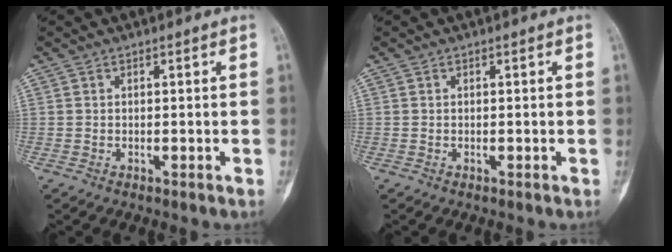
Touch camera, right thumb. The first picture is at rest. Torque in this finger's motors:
{"motor_torque": [0.32, 0.10, 0.19, 0.01, 0.05]}